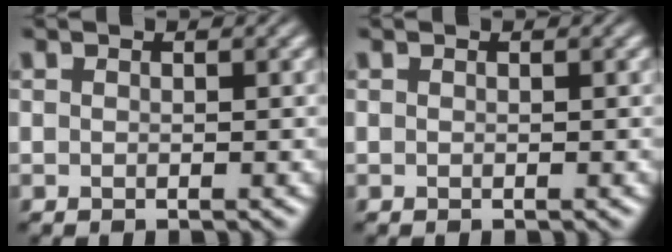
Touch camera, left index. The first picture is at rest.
{"total": 0.0}